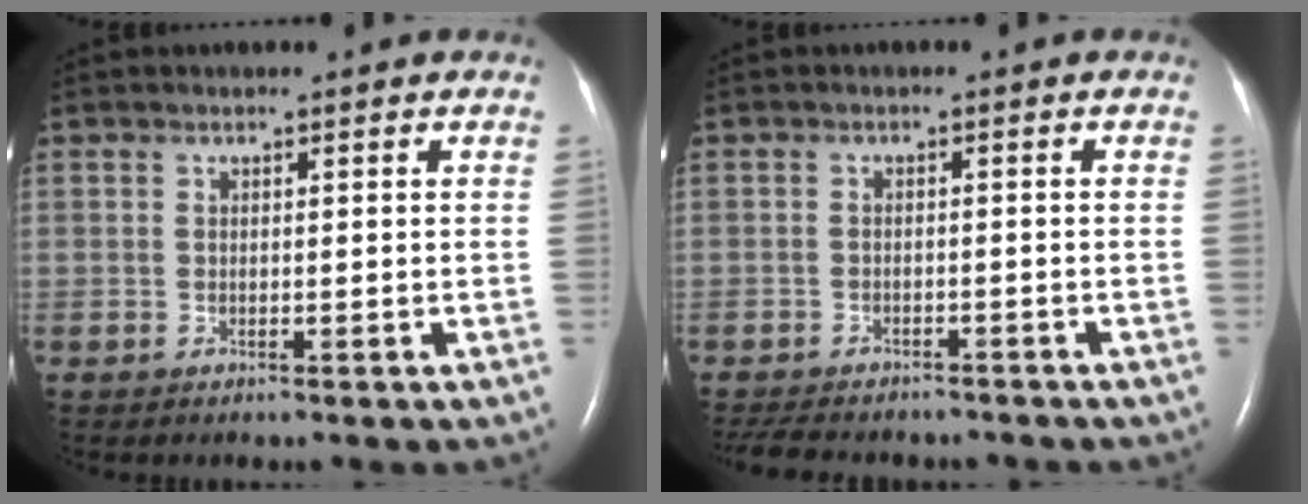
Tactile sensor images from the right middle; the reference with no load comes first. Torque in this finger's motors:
{"motor_torque": [0.07, -0.07, 0.01, 0.02]}